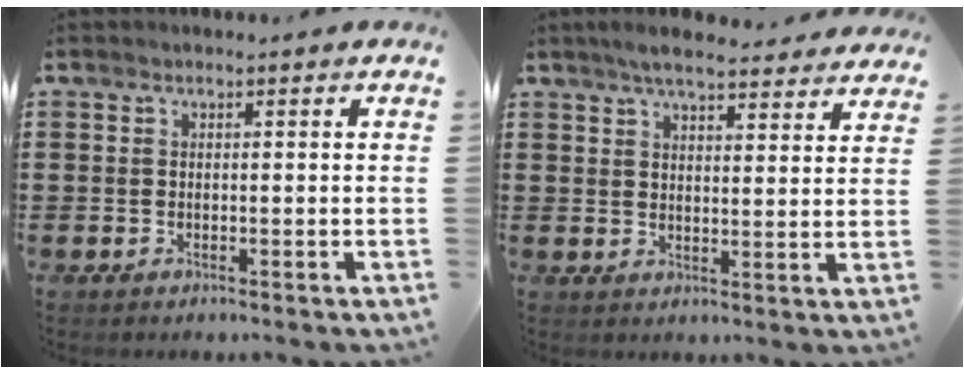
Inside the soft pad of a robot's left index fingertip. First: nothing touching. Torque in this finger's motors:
{"motor_torque": [1.22, -0.92, 0.39, 0.08]}